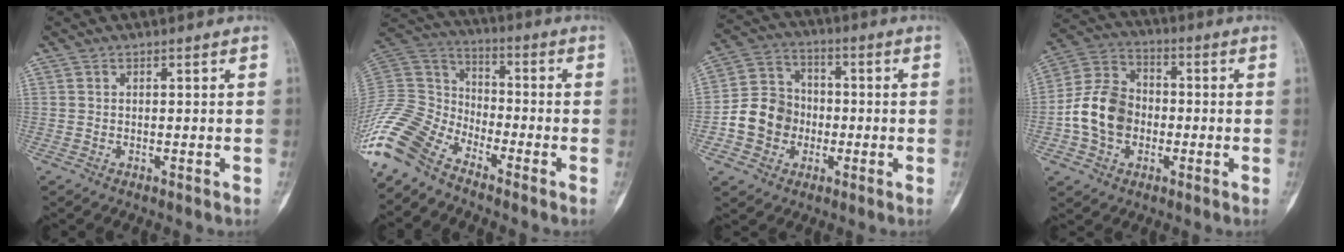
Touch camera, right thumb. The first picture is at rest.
{"total": 16.6, "force": [-12.5, 8.2, 7.1], "torque": [-0.155, 0.065, -0.253]}
{"total": 11.0, "force": [-2.6, 9.8, 4.5], "torque": [-0.051, 0.031, -0.052]}
{"total": 12.4, "force": [-2.1, 9.5, 7.6], "torque": [-0.127, 0.033, -0.047]}